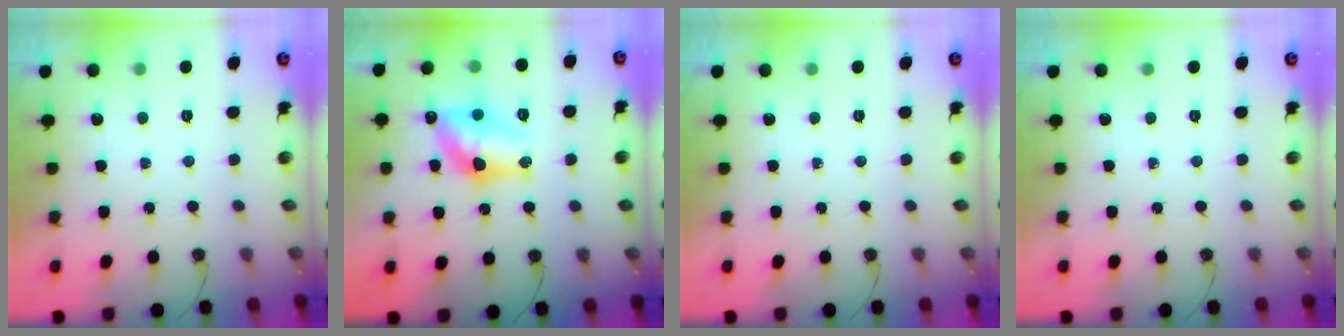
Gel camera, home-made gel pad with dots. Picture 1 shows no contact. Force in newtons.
{"total": 12.1, "press": 12.1, "slide": 0.5}
{"total": 0.0}
{"total": 0.0}